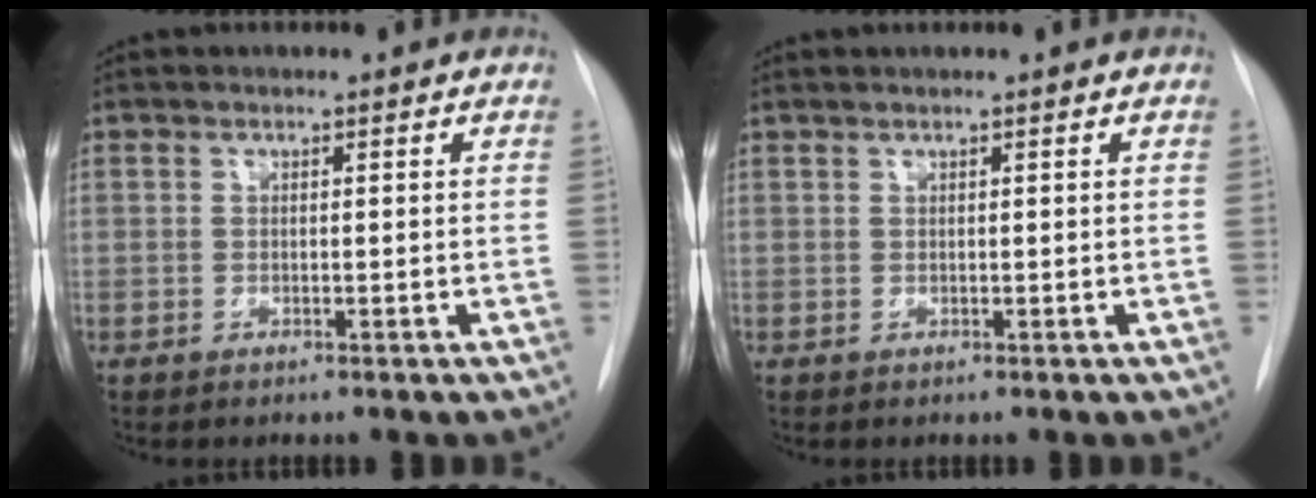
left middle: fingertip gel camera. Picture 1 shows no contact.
{"total": 0.6, "force": [0.5, -0.1, 0.3], "torque": [-0.010, 0.007, 0.015]}